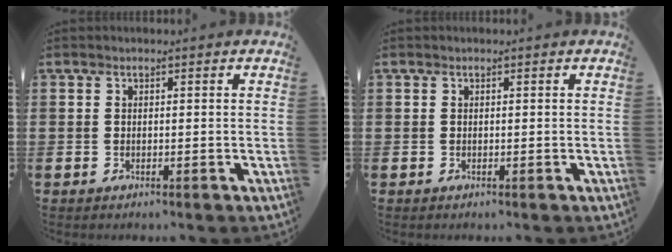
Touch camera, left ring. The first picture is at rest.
{"total": 0.0}